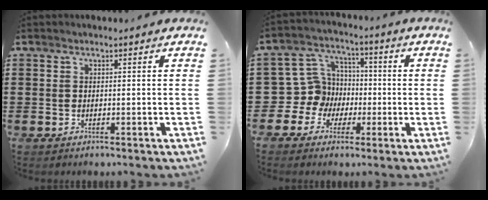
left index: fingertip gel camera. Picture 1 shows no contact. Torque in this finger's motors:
{"motor_torque": [-0.21, 0.68, 0.06, 0.00]}